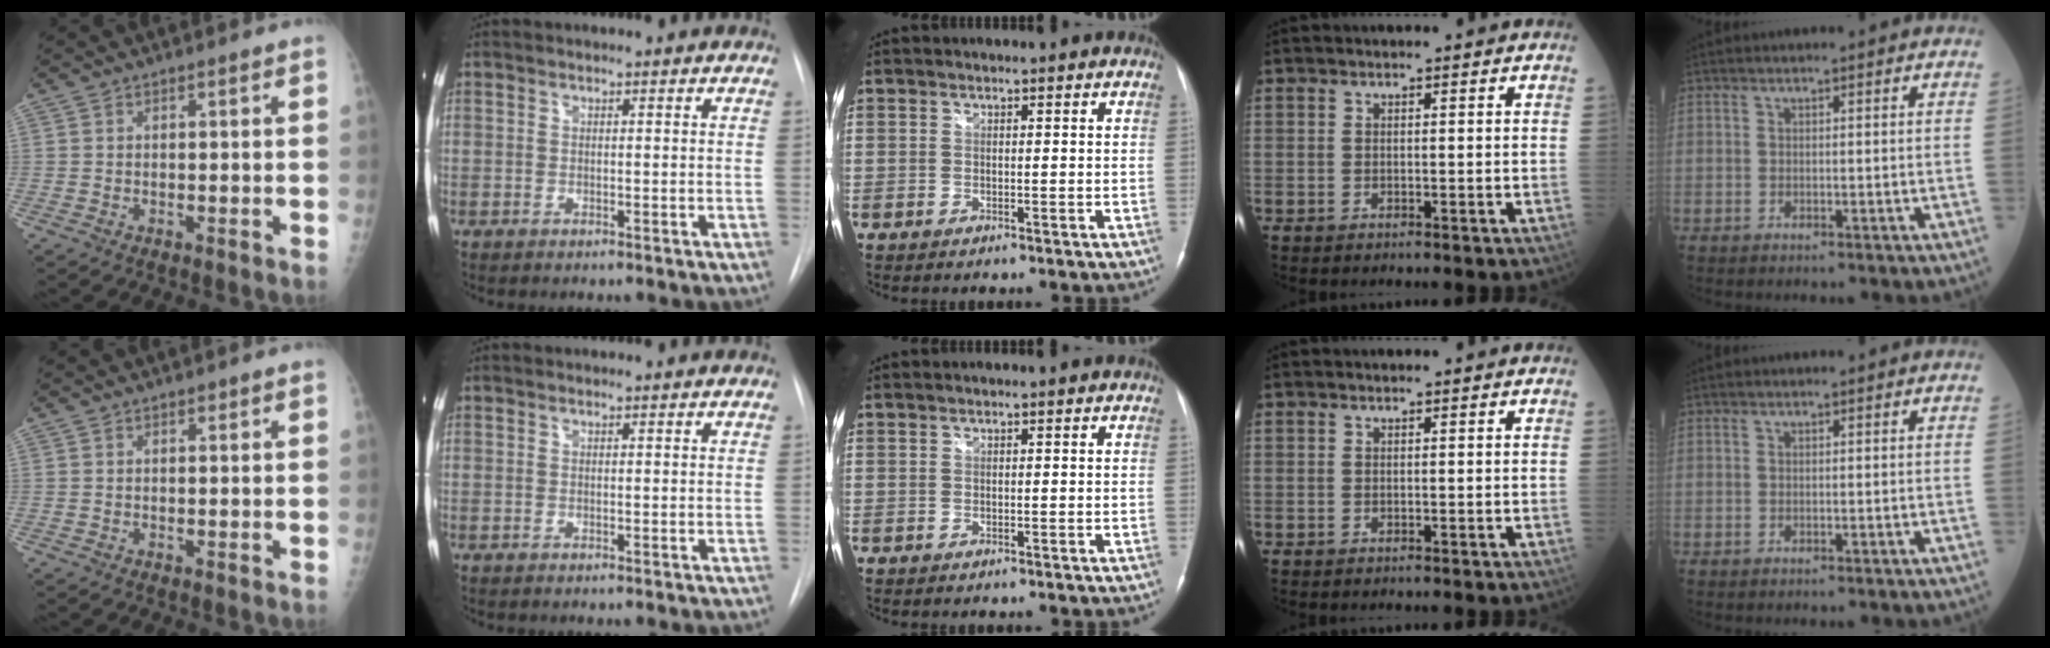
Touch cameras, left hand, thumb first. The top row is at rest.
{"thumb": {"total": 0.6, "force": [0.4, 0.2, 0.4], "torque": [-0.005, 0.000, 0.004]}}